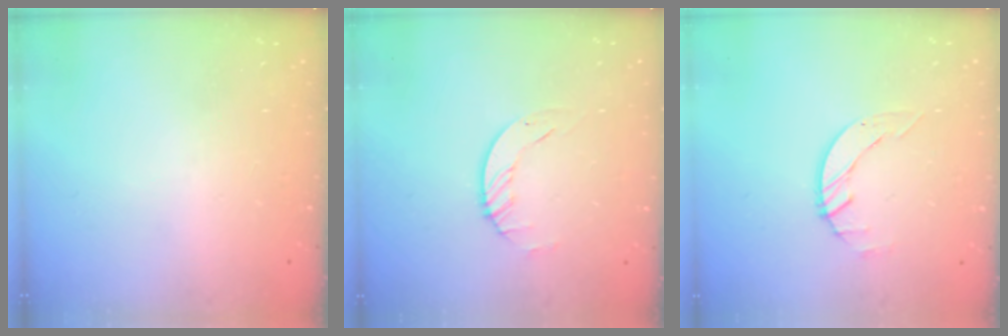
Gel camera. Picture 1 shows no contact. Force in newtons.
{"total": 2.3, "press": 2.3, "slide": 0.3}
{"total": 2.6, "press": 2.6, "slide": 0.3}